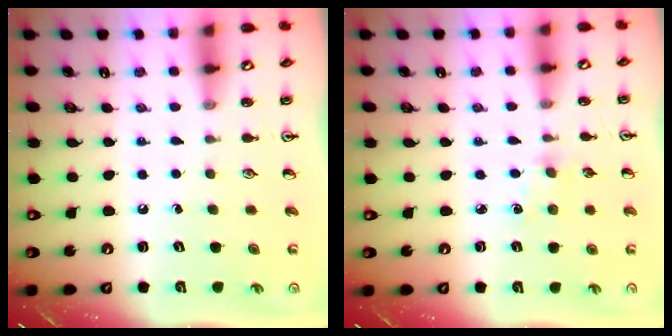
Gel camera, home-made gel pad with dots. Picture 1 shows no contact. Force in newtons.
{"total": 3.4, "press": 3.4, "slide": 0.5}